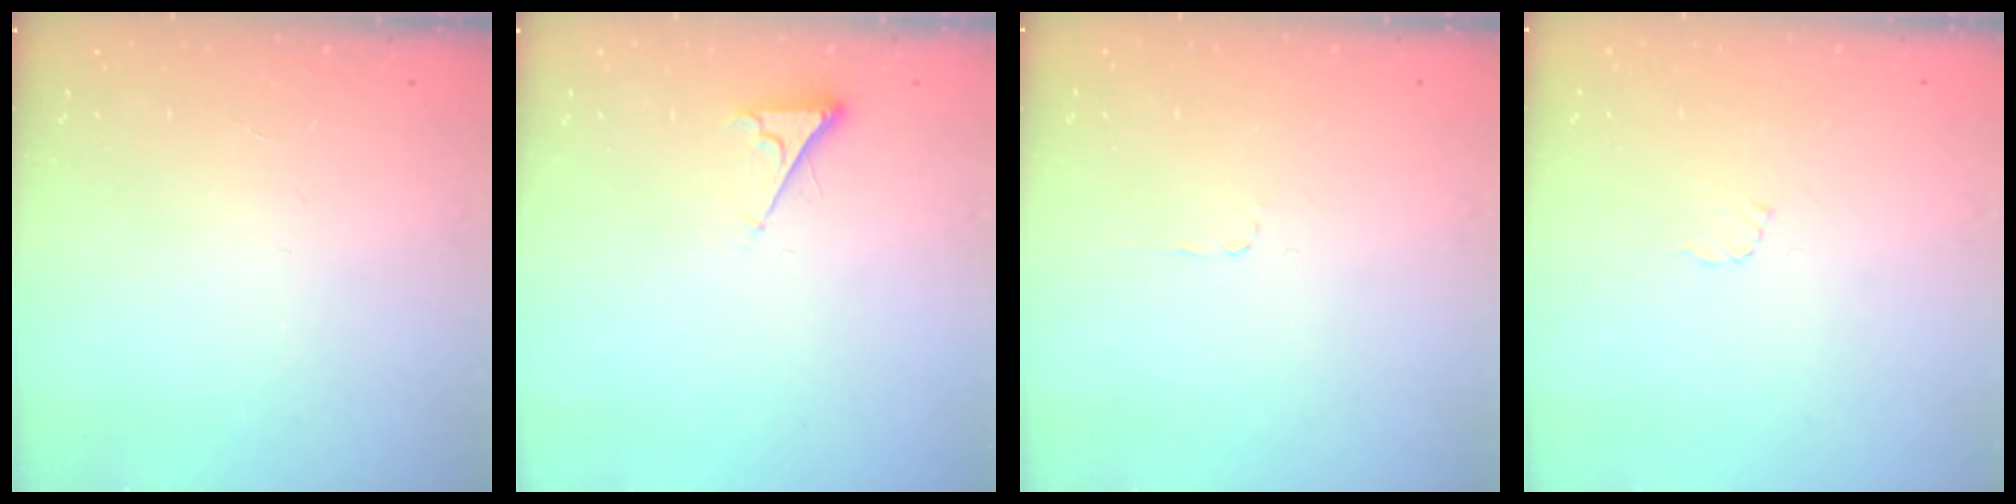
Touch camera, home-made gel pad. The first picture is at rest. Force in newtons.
{"total": 3.5, "press": 3.5, "slide": 0.6}
{"total": 2.8, "press": 2.8, "slide": 0.4}
{"total": 3.6, "press": 3.6, "slide": 0.3}